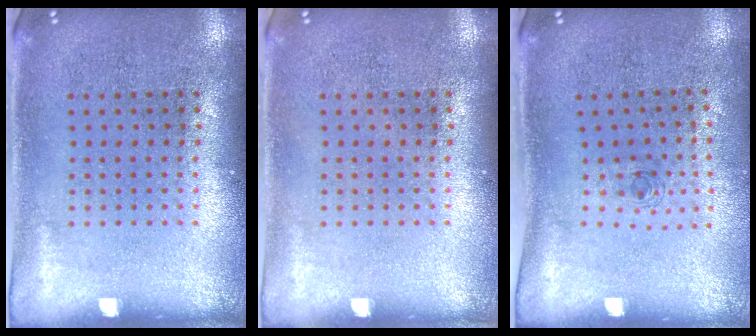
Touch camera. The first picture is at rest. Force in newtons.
{"total": 0.0}
{"total": 0.6, "press": 0.2, "slide": 0.5}